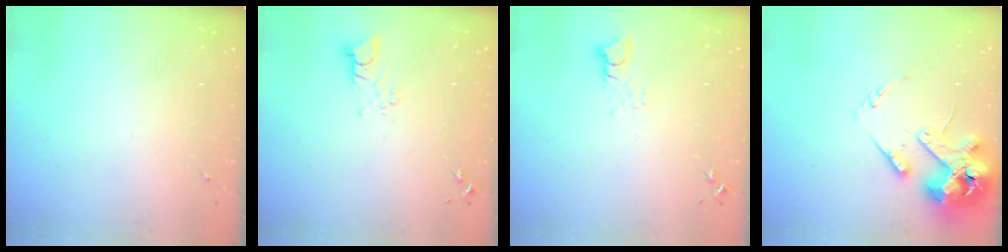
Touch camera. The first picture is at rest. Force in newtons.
{"total": 3.4, "press": 3.4, "slide": 0.3}
{"total": 3.1, "press": 3.1, "slide": 0.4}
{"total": 15.9, "press": 15.7, "slide": 2.5}